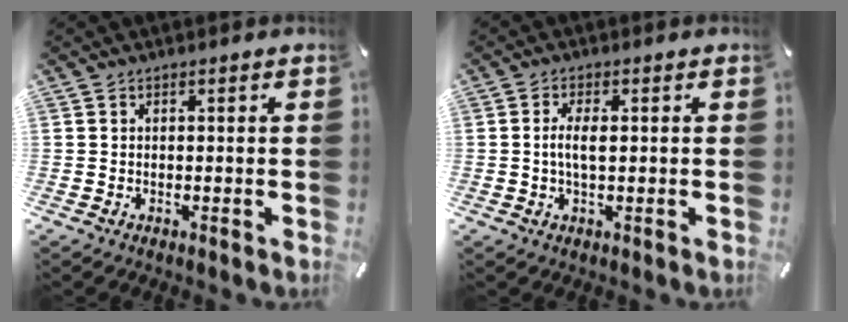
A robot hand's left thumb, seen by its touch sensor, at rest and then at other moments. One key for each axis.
{"total": 4.2, "fx": 0.2, "fy": 1.4, "fz": 3.9, "tx": -0.082, "ty": -0.001, "tz": -0.001}